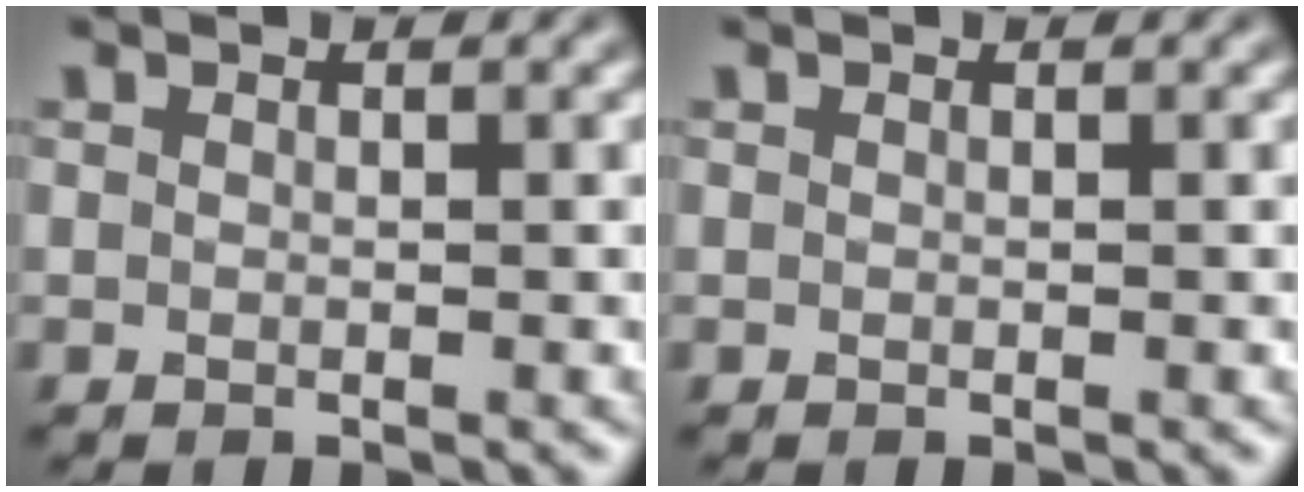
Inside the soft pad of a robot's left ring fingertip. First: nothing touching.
{"total": 0.0}